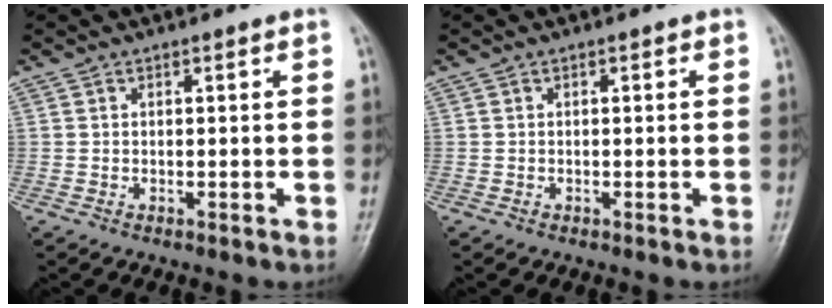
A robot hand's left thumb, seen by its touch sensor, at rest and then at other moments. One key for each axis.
{"total": 0.0}